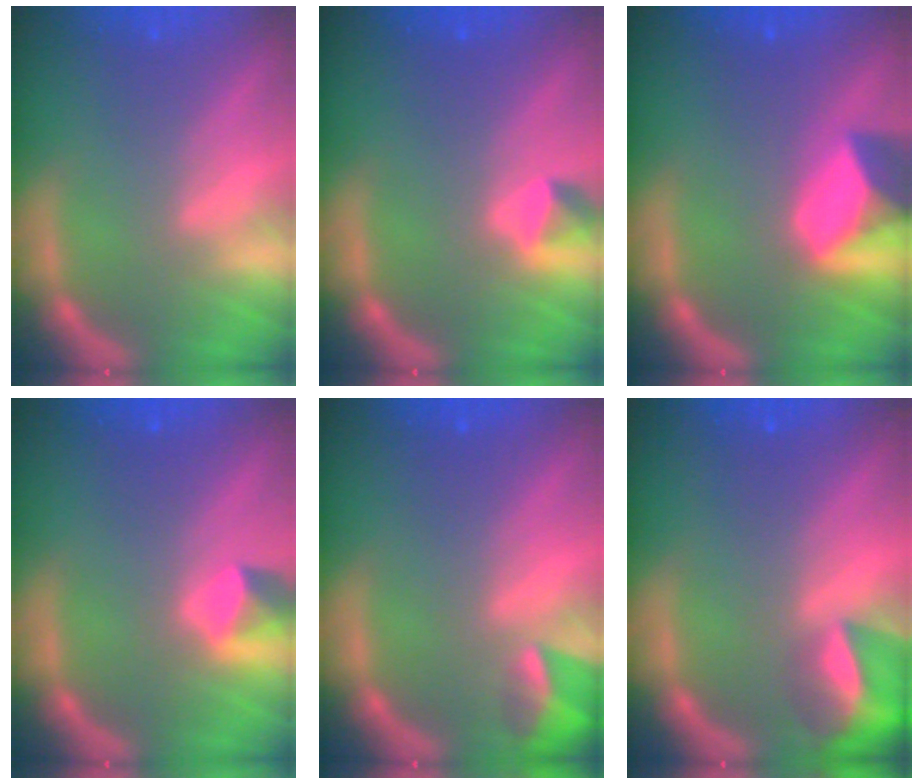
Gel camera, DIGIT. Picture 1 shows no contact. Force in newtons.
{"total": 1.4}
{"total": 6.4}
{"total": 1.9}
{"total": 3.4}
{"total": 6.4}